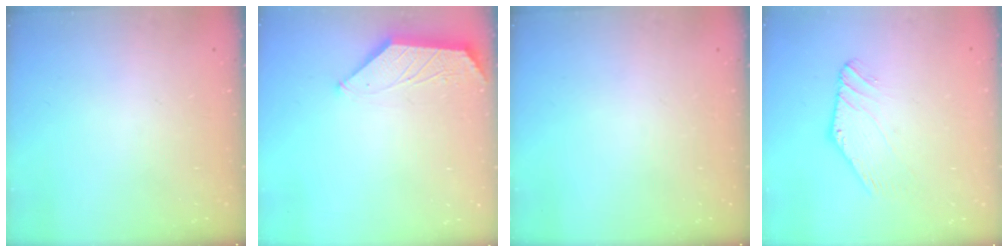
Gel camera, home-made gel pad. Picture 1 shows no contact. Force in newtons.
{"total": 1.9, "press": 1.9, "slide": 0.5}
{"total": 0.0}
{"total": 0.9, "press": 0.9, "slide": 0.1}